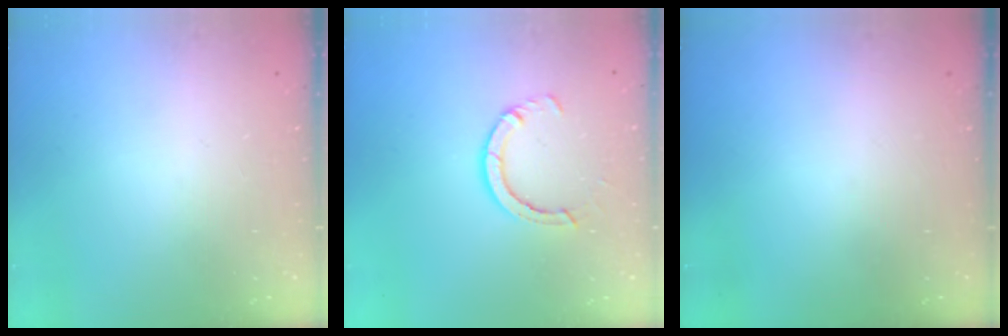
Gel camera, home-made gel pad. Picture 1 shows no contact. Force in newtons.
{"total": 5.8, "press": 5.8, "slide": 0.6}
{"total": 0.0}